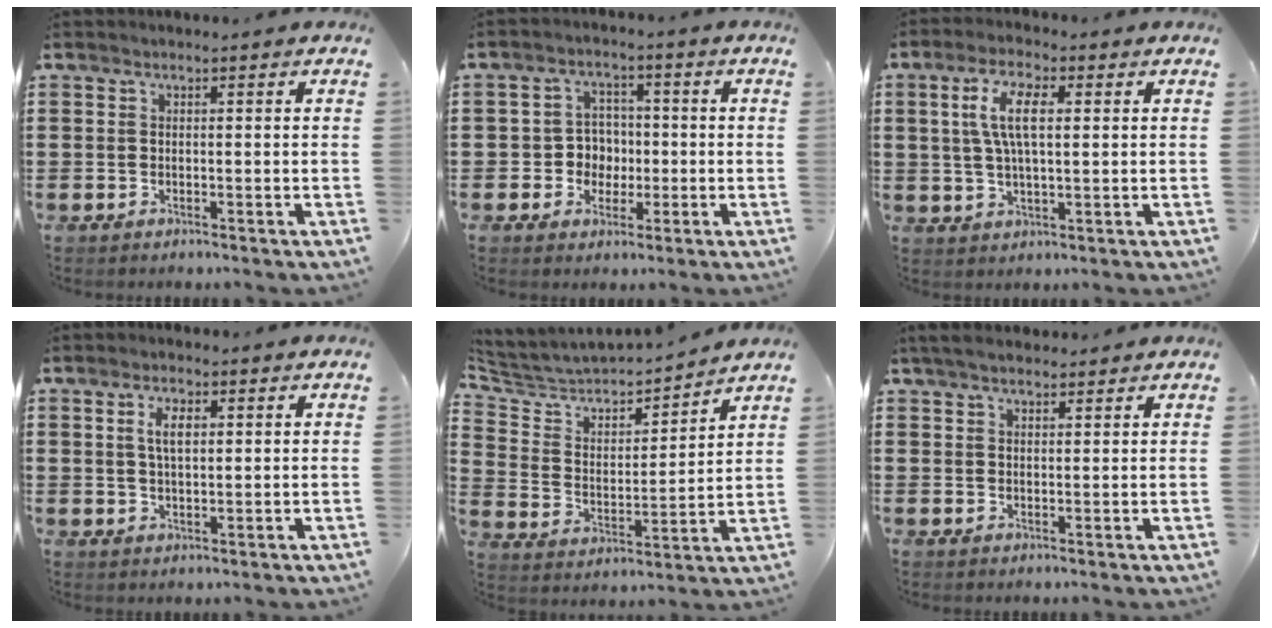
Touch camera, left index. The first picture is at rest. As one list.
[{"total": 4.6, "force": [-0.8, 4.4, 1.3], "torque": [-0.041, 0.012, -0.017]}, {"total": 7.1, "force": [1.4, 2.9, 6.3], "torque": [-0.142, 0.007, 0.018]}, {"total": 3.4, "force": [1.0, 1.4, 2.9], "torque": [-0.063, 0.008, 0.016]}, {"total": 4.3, "force": [4.0, 1.4, 0.8], "torque": [-0.046, -0.034, 0.059]}, {"total": 3.1, "force": [2.6, 0.9, 1.4], "torque": [-0.033, 0.002, 0.050]}]